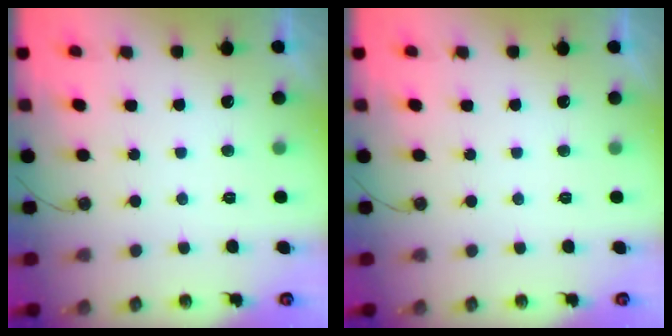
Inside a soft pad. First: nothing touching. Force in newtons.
{"total": 0.0}